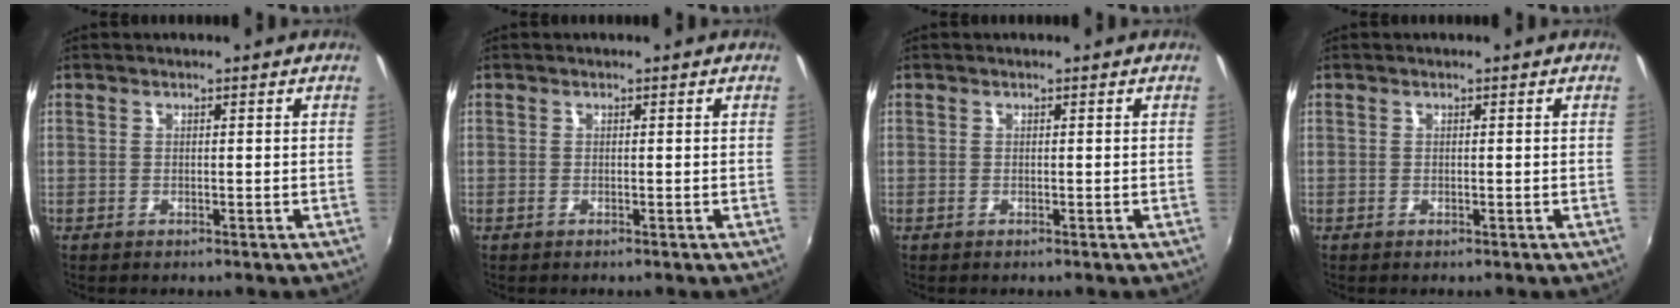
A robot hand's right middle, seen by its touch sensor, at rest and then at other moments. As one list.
[{"total": 0.0}, {"total": 0.0}, {"total": 0.0}]